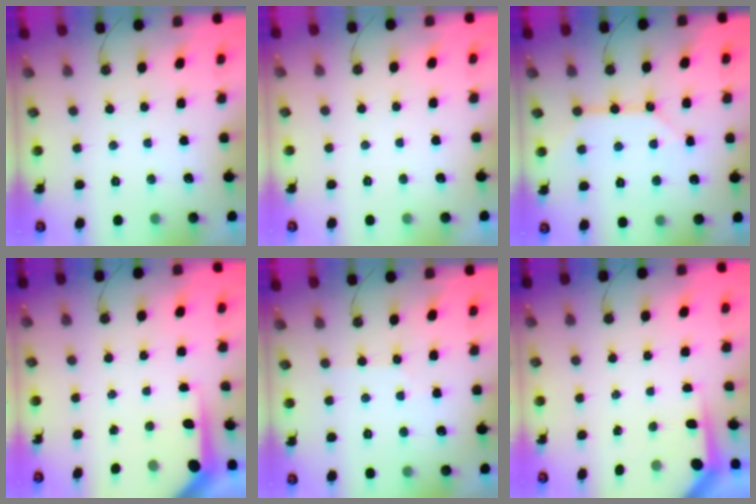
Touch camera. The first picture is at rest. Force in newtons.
{"total": 0.0}
{"total": 10.3, "press": 10.2, "slide": 1.2}
{"total": 6.1, "press": 6.1, "slide": 0.6}
{"total": 3.2, "press": 3.2, "slide": 0.6}
{"total": 3.5, "press": 3.5, "slide": 0.3}